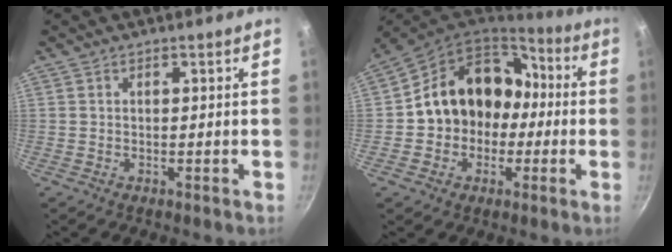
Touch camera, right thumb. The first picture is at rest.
{"total": 16.8, "force": [-1.4, 13.5, 9.9], "torque": [-0.117, 0.048, -0.029]}